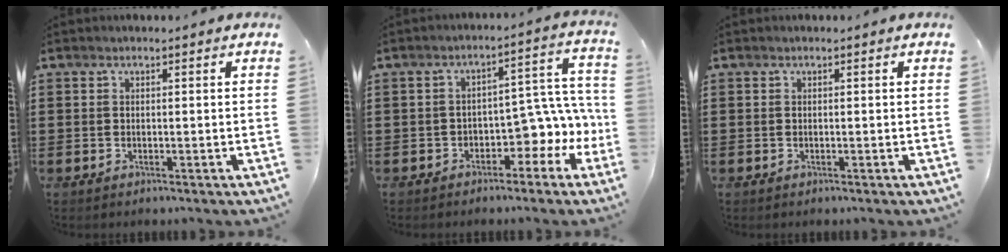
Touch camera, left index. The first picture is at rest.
{"total": 6.1, "force": [-2.2, 3.4, 4.6], "torque": [-0.080, -0.011, -0.043]}
{"total": 0.0}